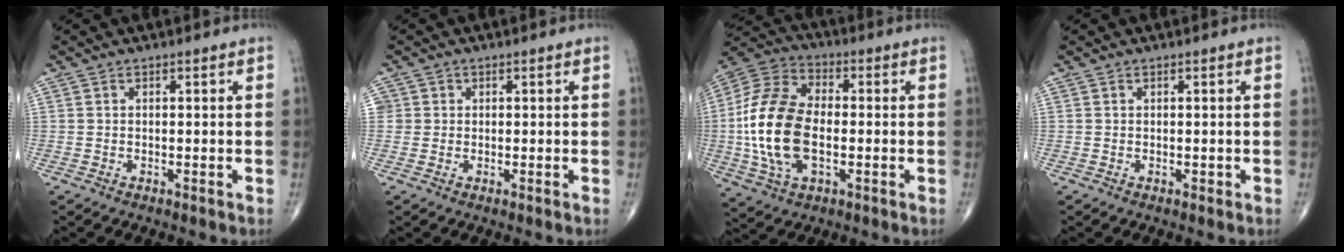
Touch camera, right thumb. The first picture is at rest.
{"total": 1.7, "force": [0.2, 1.7, 0.0], "torque": [0.013, 0.004, 0.001]}
{"total": 18.5, "force": [-1.8, 10.6, 15.1], "torque": [-0.312, 0.013, -0.033]}
{"total": 0.0}